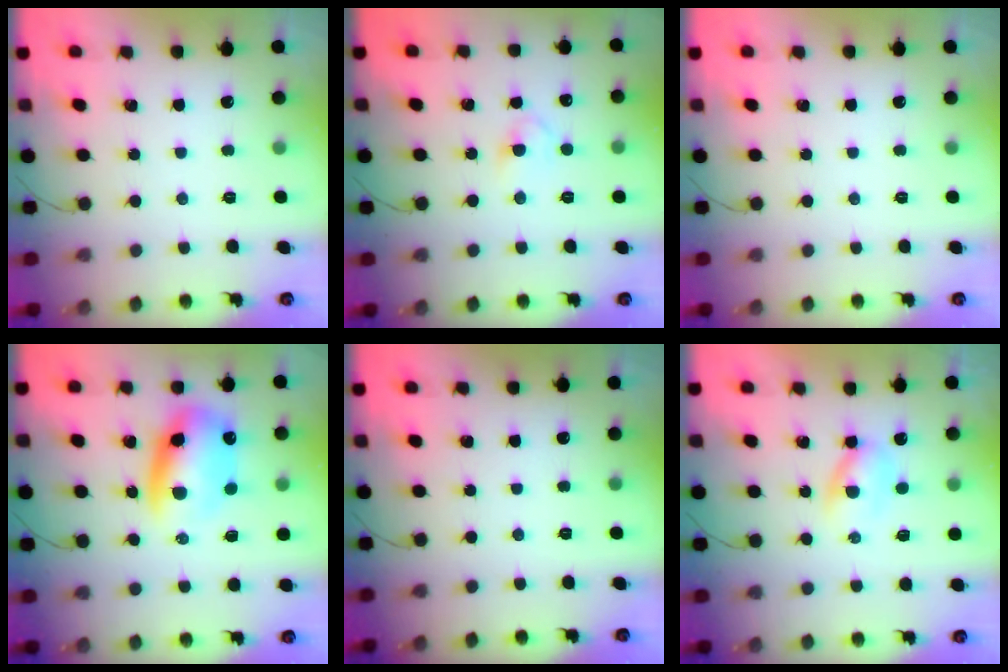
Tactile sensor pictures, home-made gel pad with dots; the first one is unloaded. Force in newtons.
{"total": 3.1, "press": 2.9, "slide": 1.0}
{"total": 0.0}
{"total": 11.4, "press": 11.0, "slide": 2.9}
{"total": 0.0}
{"total": 3.7, "press": 3.5, "slide": 1.1}